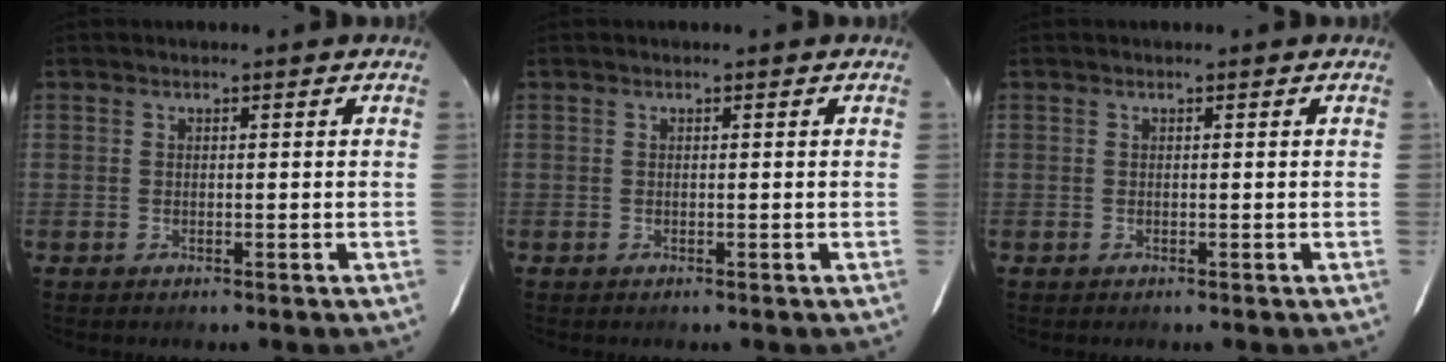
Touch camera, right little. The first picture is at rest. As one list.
[{"total": 0.0}, {"total": 0.0}]